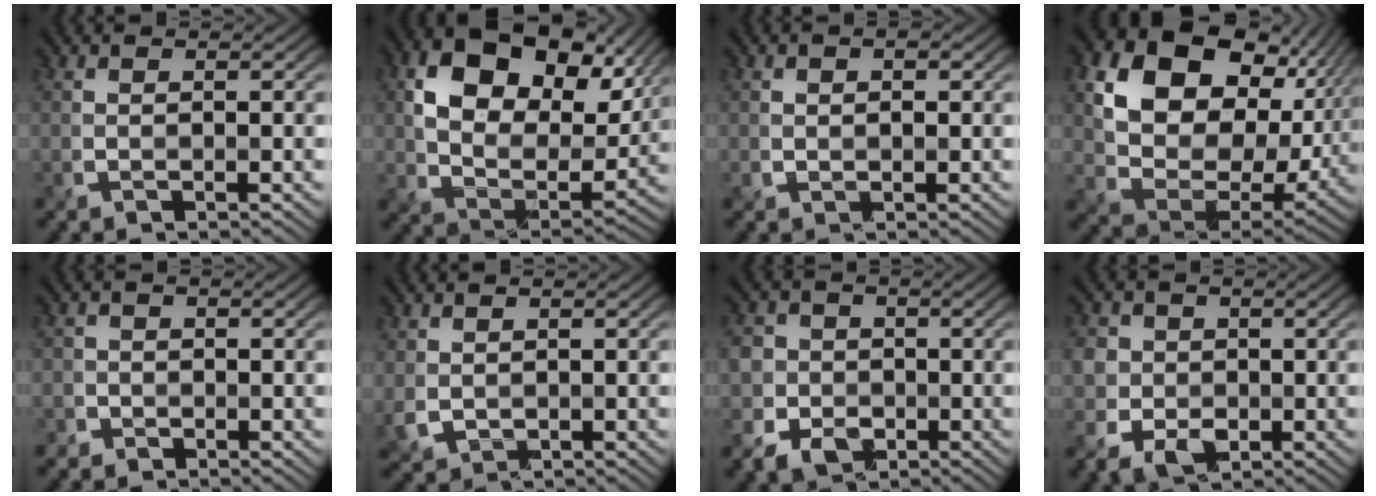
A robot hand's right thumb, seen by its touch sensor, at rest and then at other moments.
{"total": 14.4, "force": [6.2, 9.3, 9.1], "torque": [-0.170, -0.007, 0.111]}
{"total": 1.5, "force": [0.5, 0.9, 1.0], "torque": [-0.014, -0.001, 0.010]}
{"total": 18.1, "force": [5.8, 12.9, 11.3], "torque": [-0.237, 0.001, 0.140]}
{"total": 2.1, "force": [-1.1, 1.7, -0.4], "torque": [0.021, 0.004, -0.034]}
{"total": 1.5, "force": [0.6, 1.2, 0.7], "torque": [-0.024, -0.006, 0.014]}
{"total": 7.1, "force": [-2.1, 6.5, 1.8], "torque": [-0.051, -0.009, -0.072]}
{"total": 5.6, "force": [-0.8, 5.1, 2.3], "torque": [-0.053, -0.002, -0.039]}